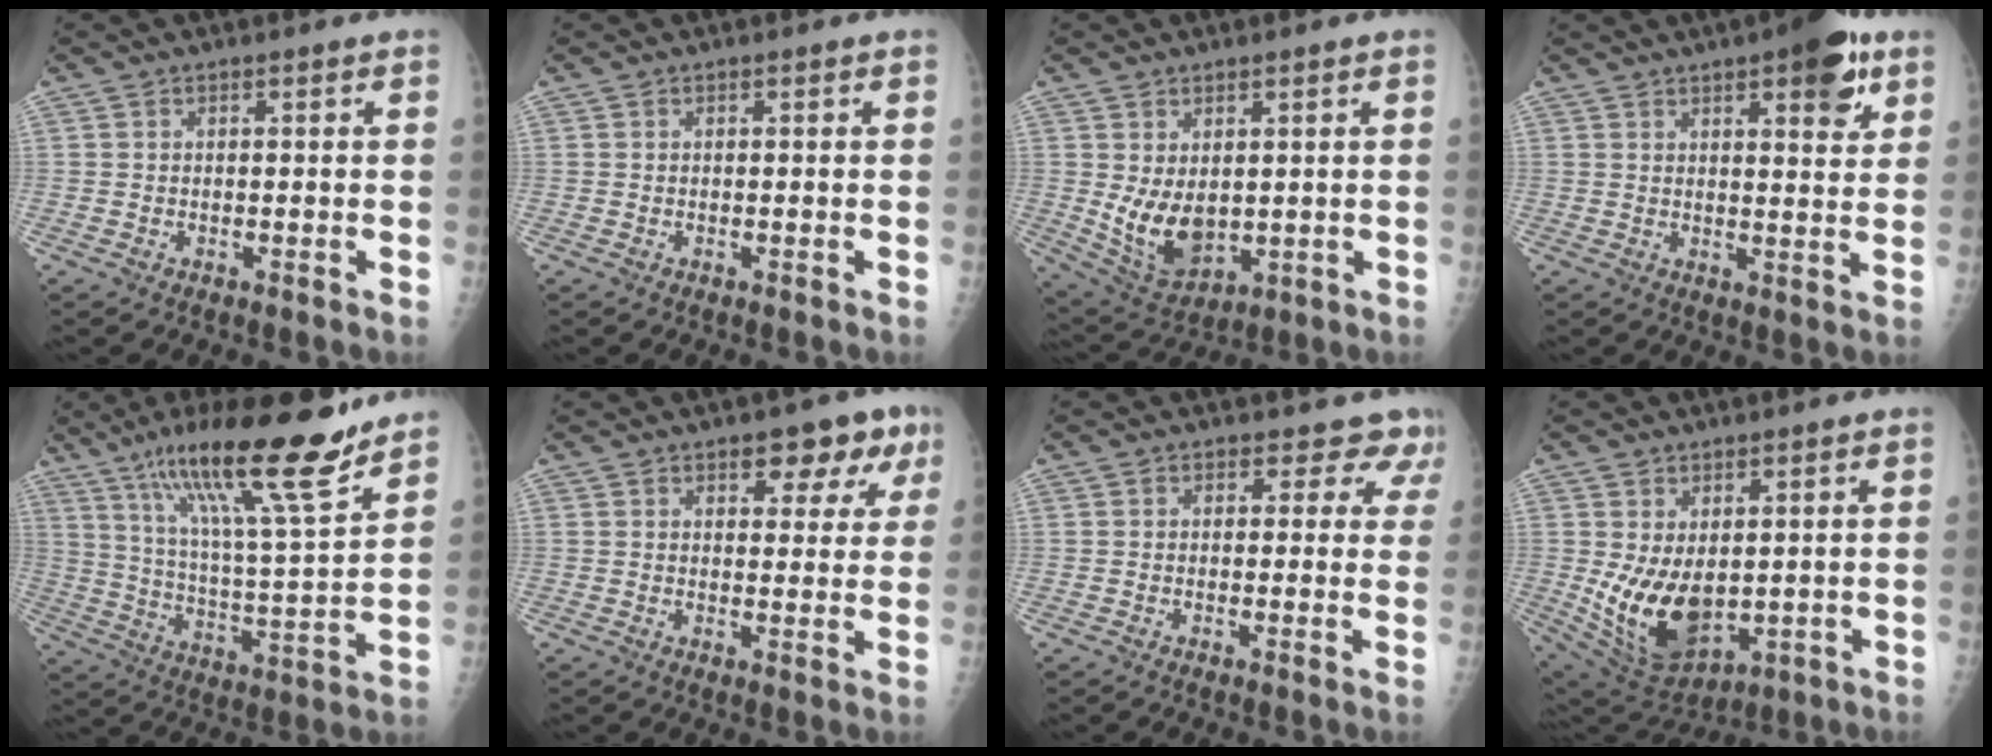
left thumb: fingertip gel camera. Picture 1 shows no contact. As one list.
[{"total": 0.0}, {"total": 9.0, "force": [0.6, 6.0, 6.6], "torque": [-0.099, -0.021, 0.034]}, {"total": 10.0, "force": [5.4, 3.3, 7.8], "torque": [-0.082, -0.019, 0.066]}, {"total": 21.5, "force": [15.4, 2.7, 14.8], "torque": [-0.229, -0.071, 0.261]}, {"total": 8.5, "force": [4.7, 4.4, 5.6], "torque": [-0.028, -0.015, 0.055]}, {"total": 4.9, "force": [3.9, 2.9, 0.4], "torque": [0.037, -0.016, 0.022]}, {"total": 12.6, "force": [0.0, 8.0, 9.7], "torque": [-0.153, -0.023, 0.031]}]